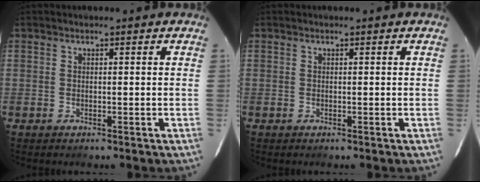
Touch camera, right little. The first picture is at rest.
{"total": 0.0}